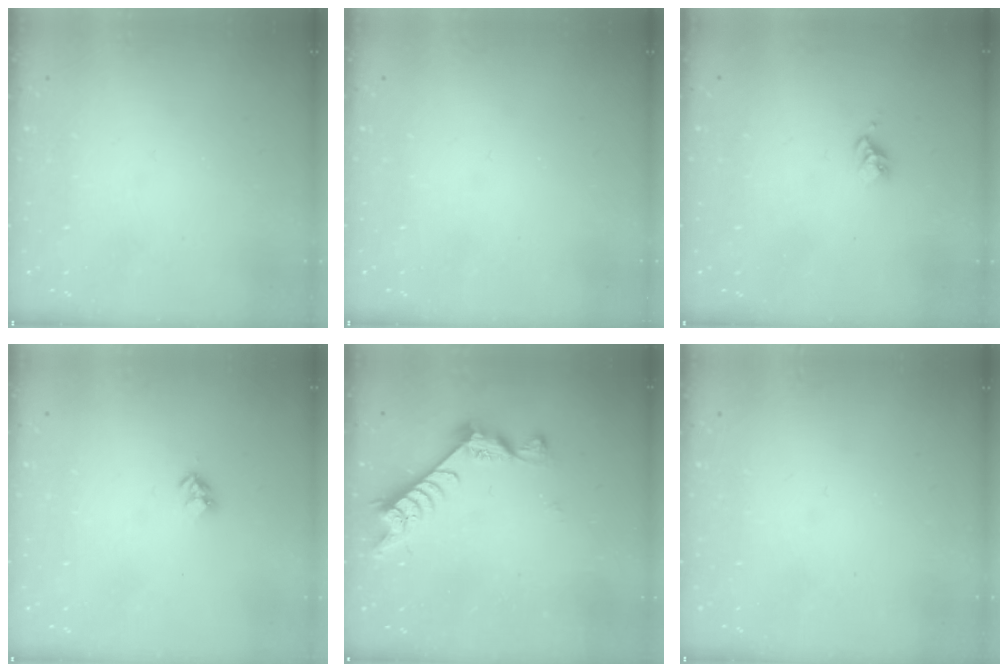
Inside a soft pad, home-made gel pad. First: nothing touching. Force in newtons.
{"total": 0.0}
{"total": 3.7, "press": 3.7, "slide": 0.6}
{"total": 2.8, "press": 2.8, "slide": 0.4}
{"total": 7.2, "press": 7.2, "slide": 1.0}
{"total": 0.0}